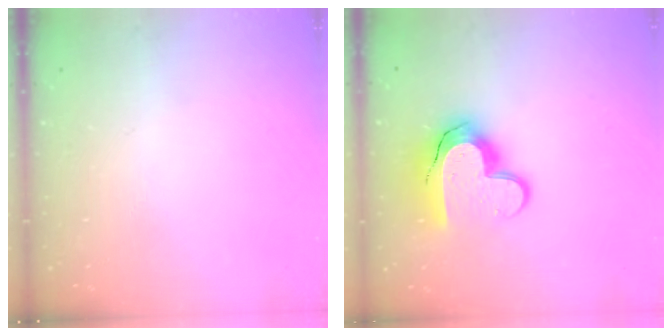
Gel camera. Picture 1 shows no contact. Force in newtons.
{"total": 14.2, "press": 14.1, "slide": 1.0}